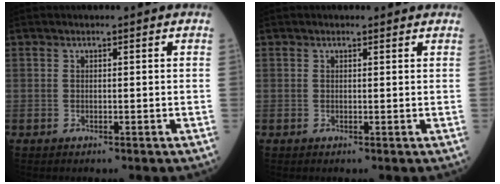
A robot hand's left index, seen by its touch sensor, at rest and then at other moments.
{"total": 0.7, "force": [0.6, 0.4, 0.1], "torque": [-0.011, 0.001, 0.004]}